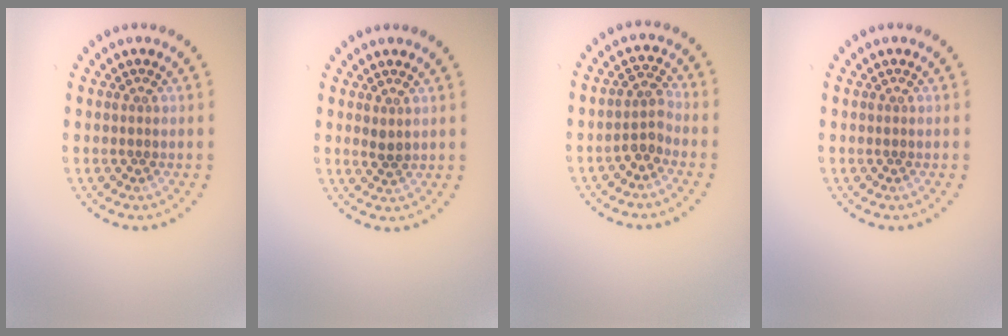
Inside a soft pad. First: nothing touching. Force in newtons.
{"total": 0.8, "press": 0.8, "slide": 0.3}
{"total": 1.9, "press": 1.5, "slide": 1.0}
{"total": 0.0}